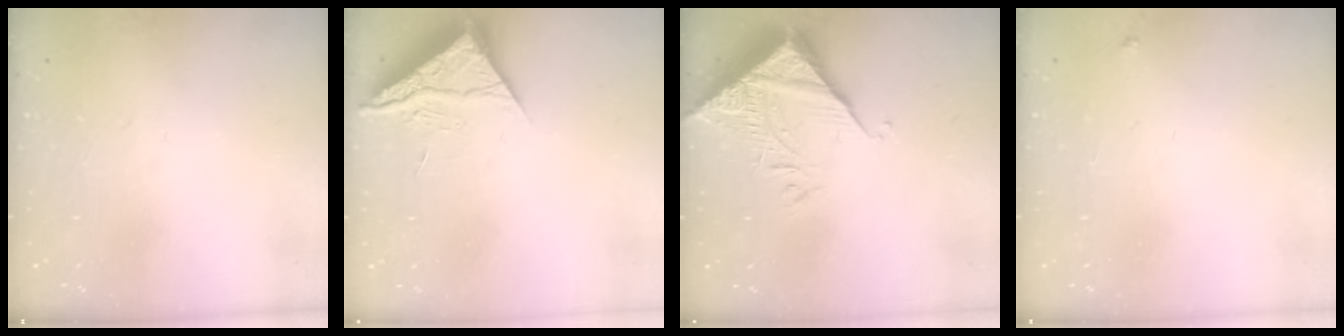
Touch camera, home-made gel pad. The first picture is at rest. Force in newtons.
{"total": 6.4, "press": 6.4, "slide": 0.2}
{"total": 9.0, "press": 8.9, "slide": 0.8}
{"total": 2.7, "press": 2.7, "slide": 0.3}